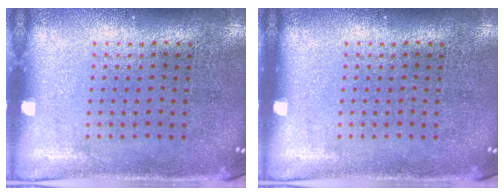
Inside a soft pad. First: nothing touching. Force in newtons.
{"total": 0.0}